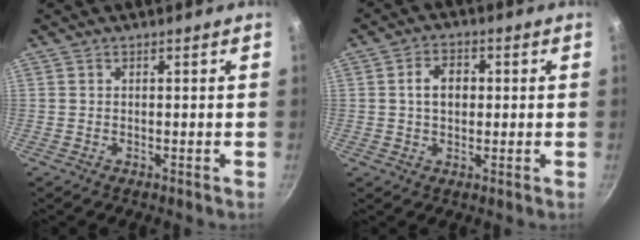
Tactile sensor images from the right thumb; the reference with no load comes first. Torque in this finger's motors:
{"motor_torque": [-0.87, 0.89, 0.86, 0.26, 0.03]}